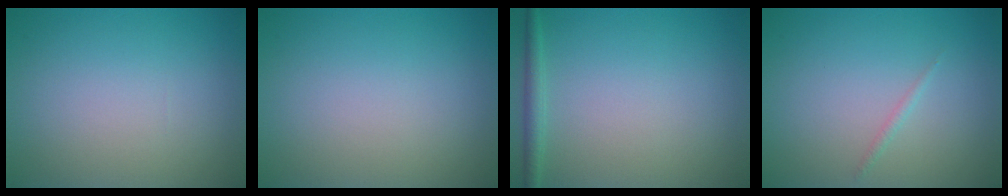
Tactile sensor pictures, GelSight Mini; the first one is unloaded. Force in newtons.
{"total": 0.0}
{"total": 1.4, "press": 1.4, "slide": 0.1}
{"total": 0.6, "press": 0.6, "slide": 0.0}